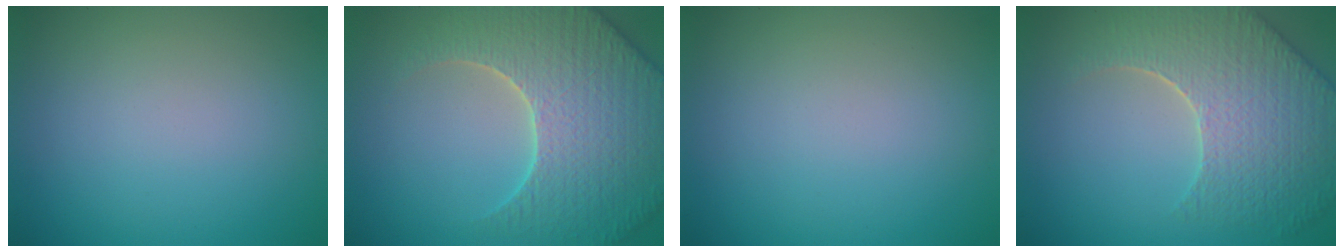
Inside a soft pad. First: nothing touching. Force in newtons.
{"total": 7.8, "press": 7.5, "slide": 2.0}
{"total": 0.0}
{"total": 7.7, "press": 5.8, "slide": 5.1}